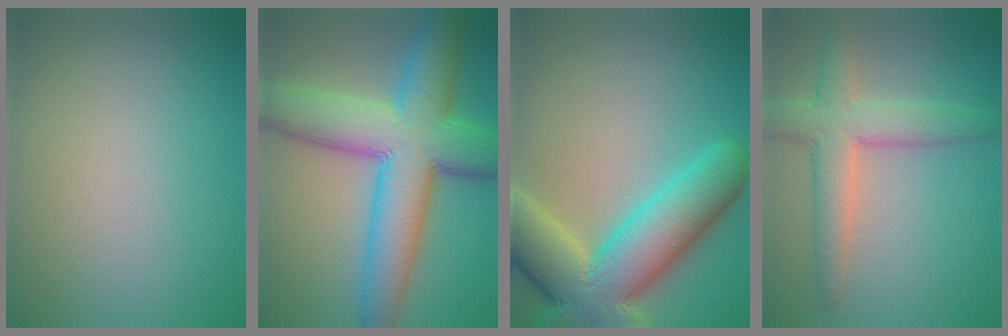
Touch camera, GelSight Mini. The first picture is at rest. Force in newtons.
{"total": 11.7, "press": 11.7, "slide": 0.1}
{"total": 12.0, "press": 12.0, "slide": 0.9}
{"total": 5.1, "press": 5.1, "slide": 0.3}